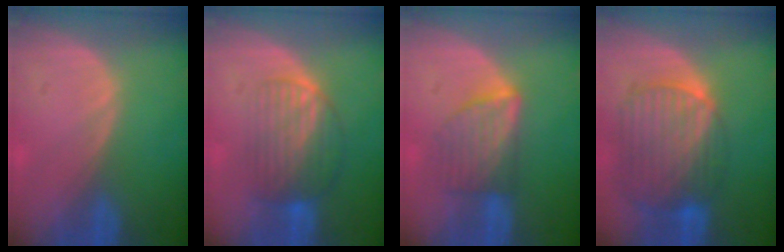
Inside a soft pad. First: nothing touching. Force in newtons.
{"total": 6.7, "press": 6.5, "slide": 1.8}
{"total": 5.9, "press": 5.7, "slide": 1.5}
{"total": 10.5, "press": 8.8, "slide": 5.6}